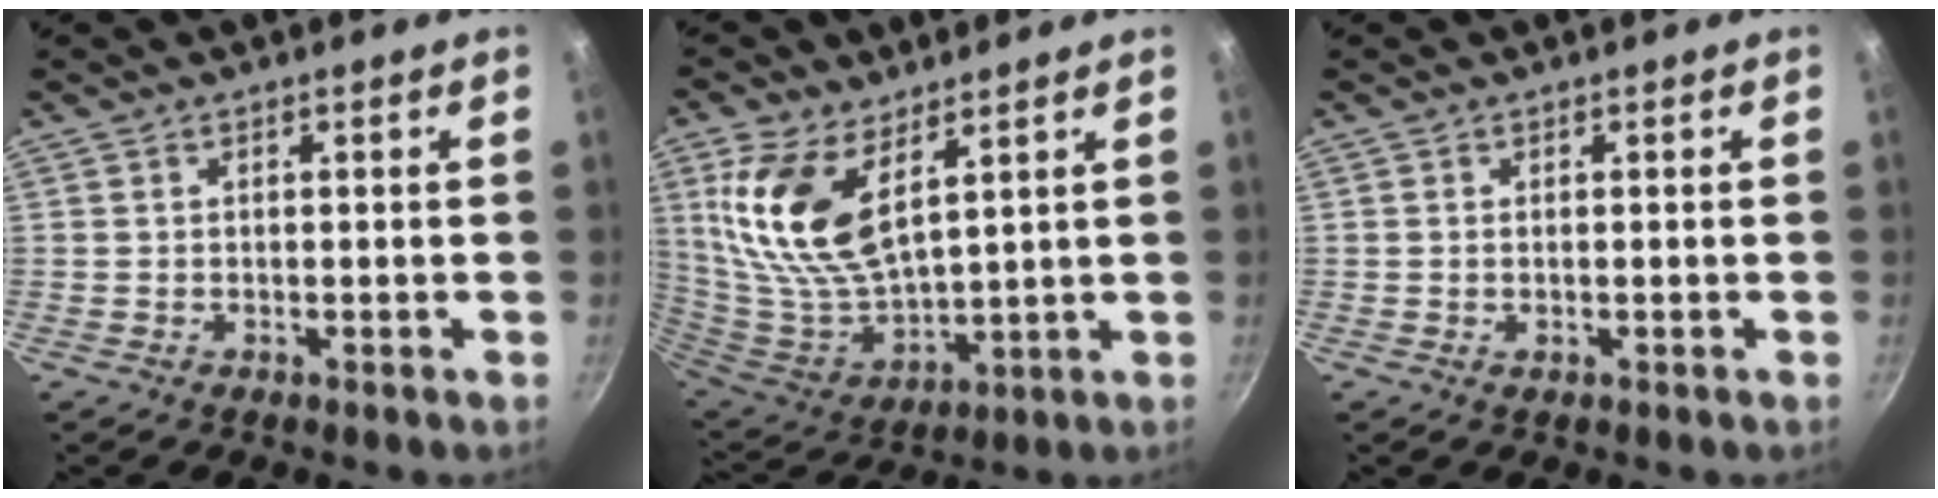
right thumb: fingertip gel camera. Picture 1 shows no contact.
{"total": 15.8, "force": [7.0, 7.6, 12.0], "torque": [-0.240, -0.047, 0.150]}
{"total": 0.6, "force": [0.0, 0.3, 0.5], "torque": [-0.009, 0.000, -0.001]}